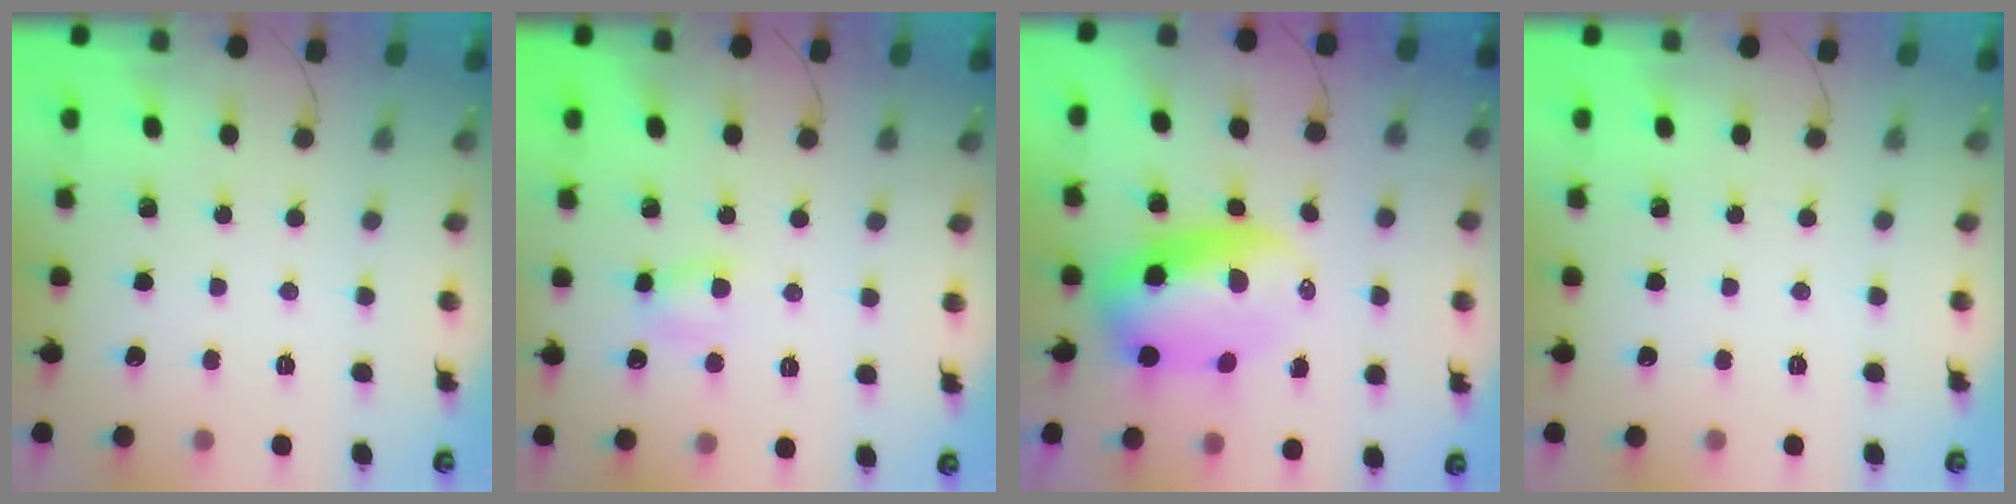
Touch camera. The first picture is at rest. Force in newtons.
{"total": 4.7, "press": 4.6, "slide": 0.8}
{"total": 8.6, "press": 8.3, "slide": 2.1}
{"total": 0.0}